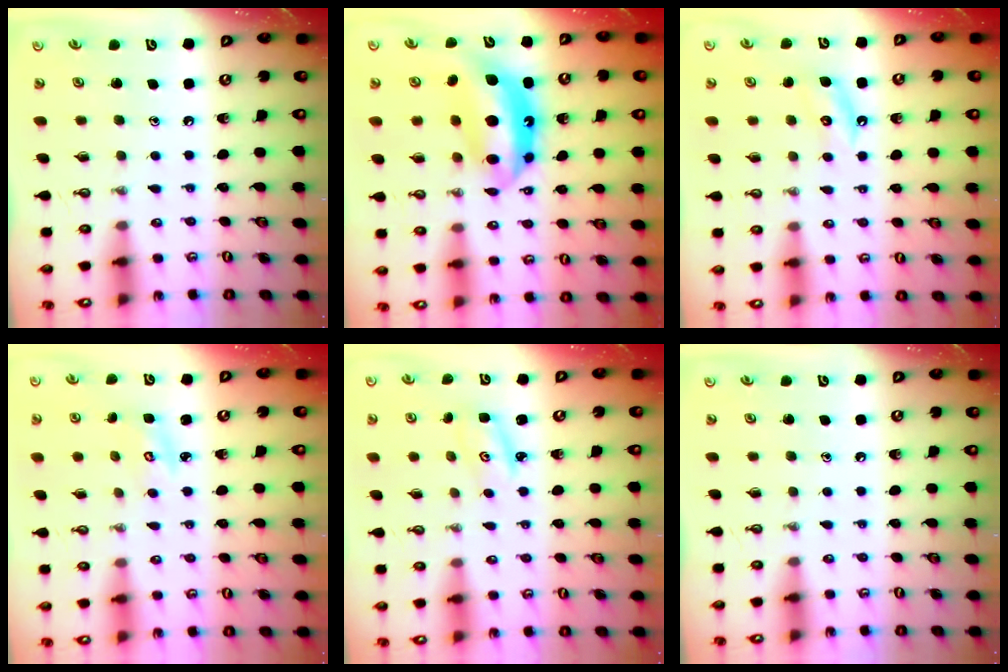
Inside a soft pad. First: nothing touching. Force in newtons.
{"total": 13.1, "press": 13.0, "slide": 1.5}
{"total": 3.8, "press": 3.8, "slide": 0.3}
{"total": 3.4, "press": 3.4, "slide": 0.4}
{"total": 3.2, "press": 3.2, "slide": 0.1}
{"total": 0.0}